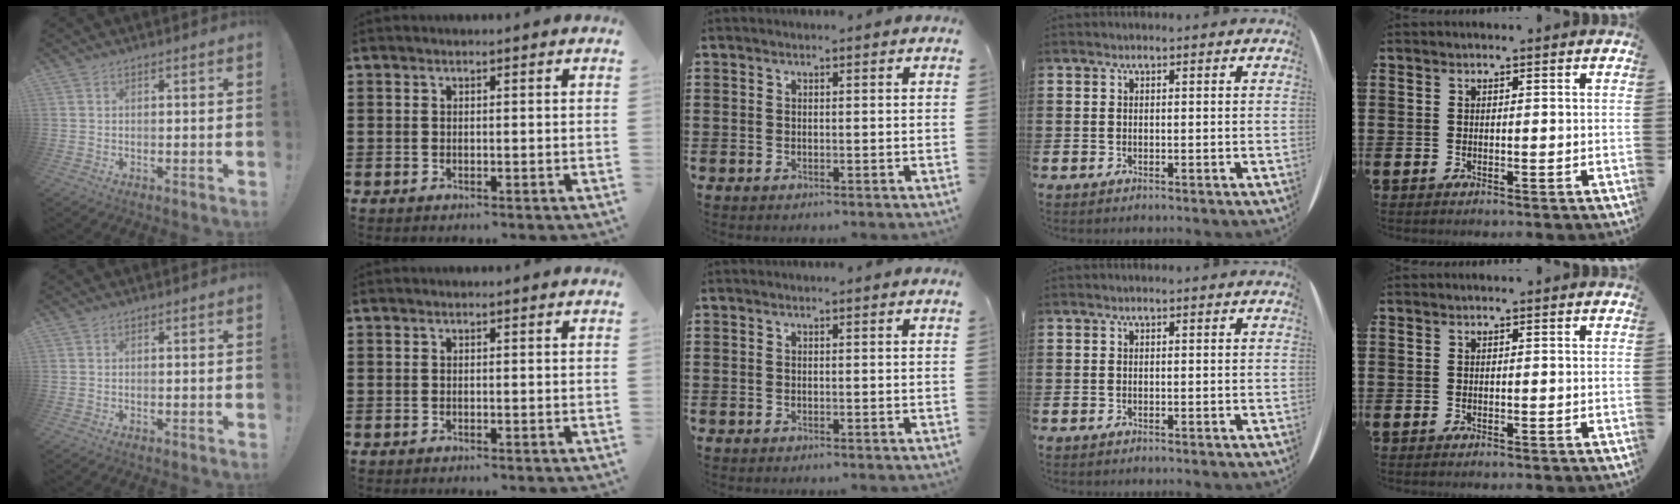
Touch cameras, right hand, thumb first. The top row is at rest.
{}